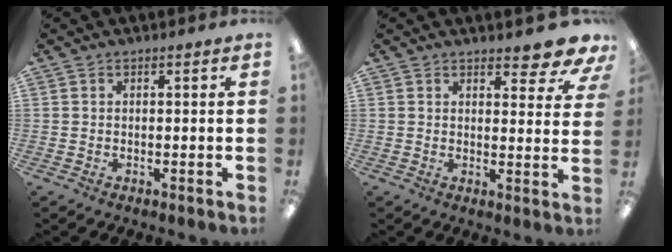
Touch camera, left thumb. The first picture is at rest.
{"total": 7.1, "force": [5.7, 2.4, 3.4], "torque": [-0.023, -0.042, 0.094]}